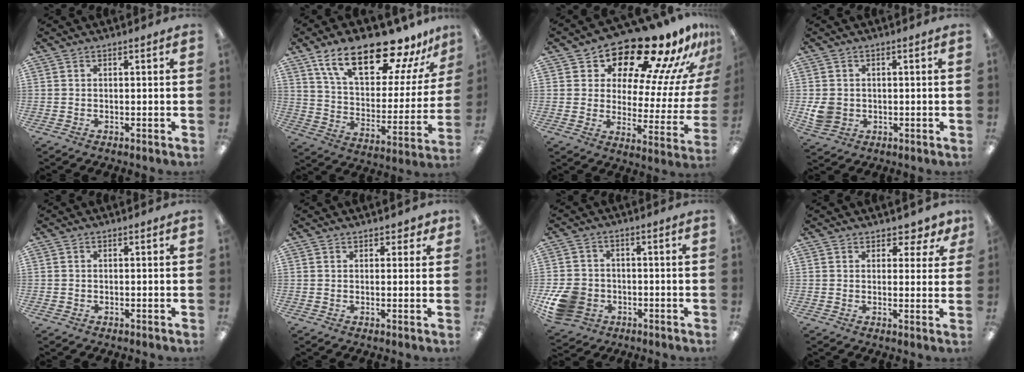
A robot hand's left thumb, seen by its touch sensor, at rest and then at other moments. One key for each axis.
{"total": 22.5, "fx": 16.1, "fy": 8.2, "fz": 13.4, "tx": -0.221, "ty": -0.089, "tz": 0.271}
{"total": 19.0, "fx": 16.3, "fy": 5.0, "fz": 8.4, "tx": -0.138, "ty": -0.131, "tz": 0.267}
{"total": 5.9, "fx": -0.3, "fy": 5.4, "fz": 2.3, "tx": -0.035, "ty": 0.008, "tz": 0.000}
{"total": 0.7, "fx": -0.1, "fy": 0.7, "fz": -0.1, "tx": 0.003, "ty": 0.005, "tz": -0.005}
{"total": 2.1, "fx": 1.5, "fy": 1.4, "fz": 0.6, "tx": 0.003, "ty": -0.003, "tz": 0.024}
{"total": 11.1, "fx": -4.3, "fy": 8.8, "fz": 5.2, "tx": -0.112, "ty": 0.032, "tz": -0.074}
{"total": 3.7, "fx": 2.3, "fy": 2.7, "fz": 1.0, "tx": -0.005, "ty": -0.010, "tz": 0.037}